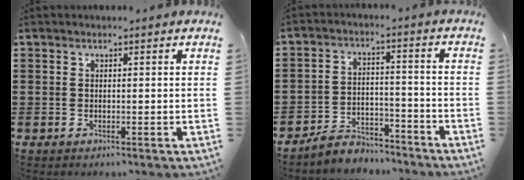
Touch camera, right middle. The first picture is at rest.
{"total": 5.2, "force": [-5.0, 1.1, 0.5], "torque": [-0.010, 0.012, -0.102]}